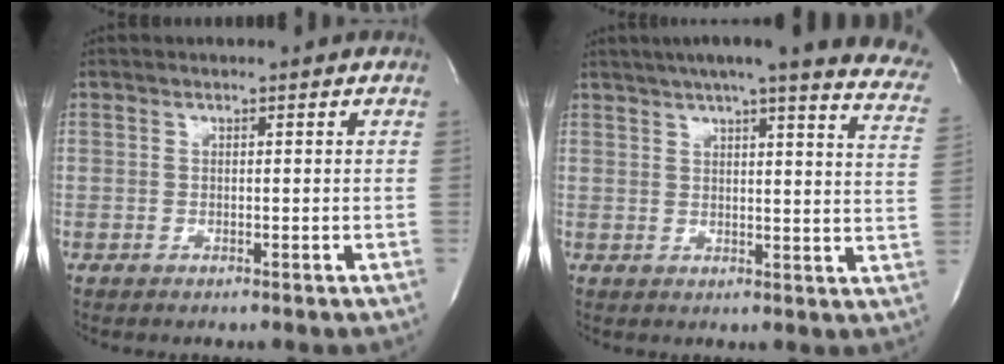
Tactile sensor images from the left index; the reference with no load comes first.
{"total": 24.5, "force": [20.3, 2.2, 13.5], "torque": [-0.167, -0.033, 0.228]}